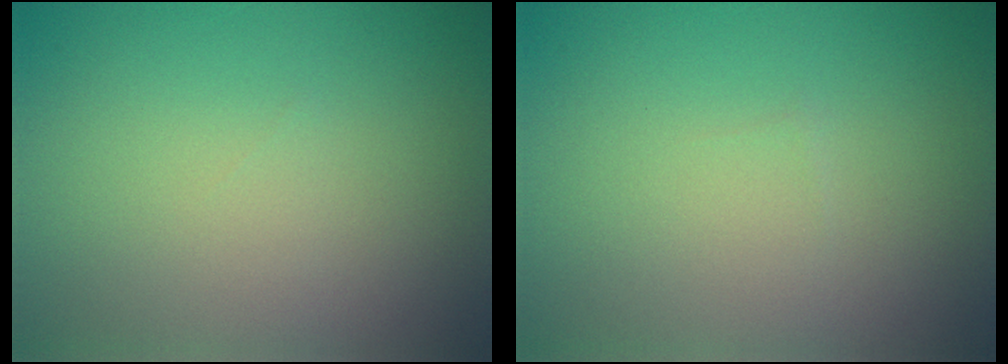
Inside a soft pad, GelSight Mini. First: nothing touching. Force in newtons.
{"total": 0.0}